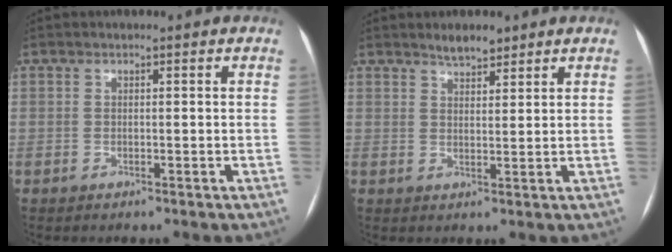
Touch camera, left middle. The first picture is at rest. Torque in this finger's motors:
{"motor_torque": [0.07, -0.02, -0.03, 0.00]}